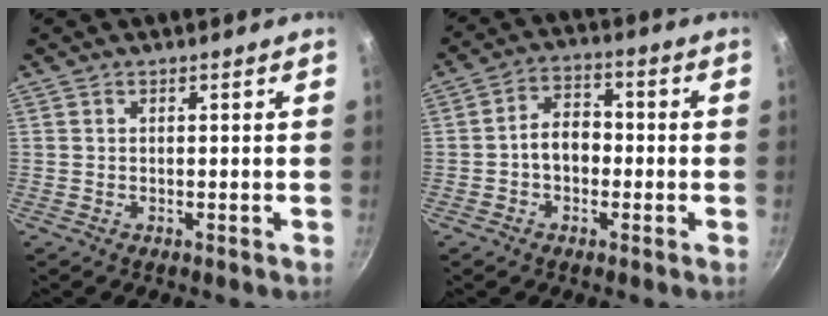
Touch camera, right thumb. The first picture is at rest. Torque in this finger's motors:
{"motor_torque": [-0.44, 0.63, 0.05, 0.28, 0.04]}